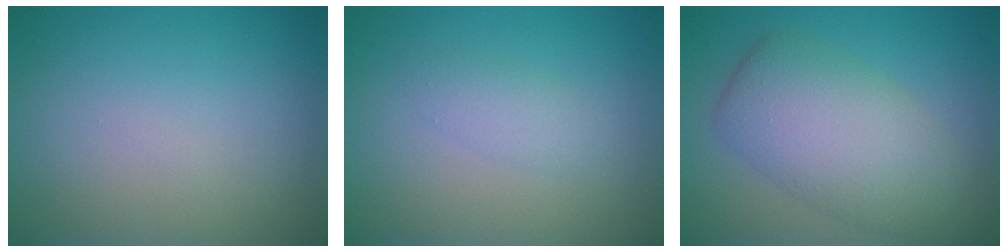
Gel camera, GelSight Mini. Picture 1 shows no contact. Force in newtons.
{"total": 1.5, "press": 1.5, "slide": 0.1}
{"total": 7.1, "press": 7.1, "slide": 0.3}